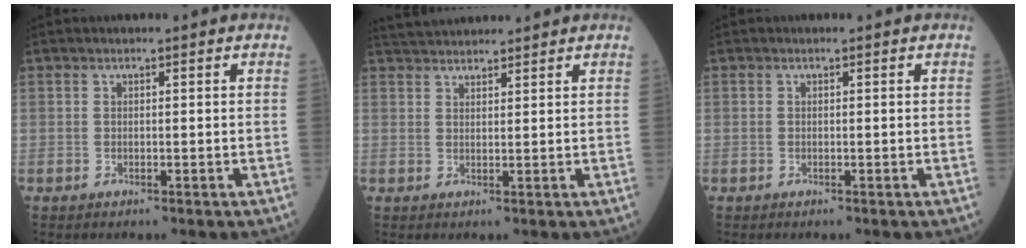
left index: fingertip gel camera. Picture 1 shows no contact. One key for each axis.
{"total": 5.5, "fx": 5.3, "fy": 0.4, "fz": 1.3, "tx": -0.026, "ty": 0.034, "tz": 0.093}
{"total": 0.0}